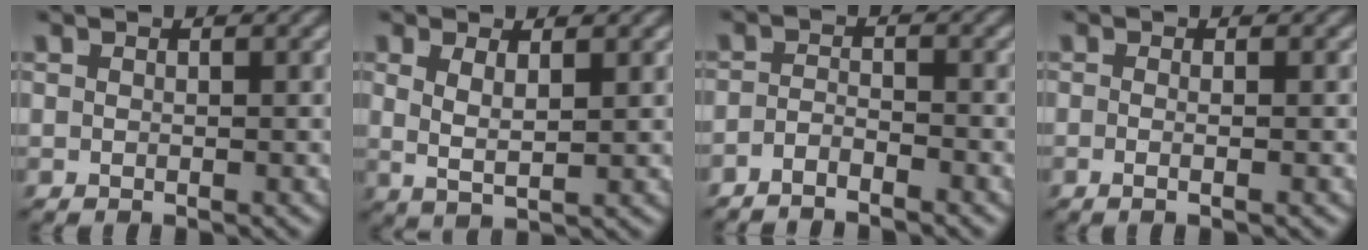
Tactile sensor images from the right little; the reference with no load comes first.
{"total": 3.5, "force": [0.6, 1.9, 2.8], "torque": [-0.053, -0.002, 0.010]}
{"total": 2.7, "force": [-2.6, 0.3, 0.6], "torque": [-0.006, -0.013, -0.043]}
{"total": 1.4, "force": [-0.9, -0.4, 1.0], "torque": [-0.024, -0.008, -0.015]}